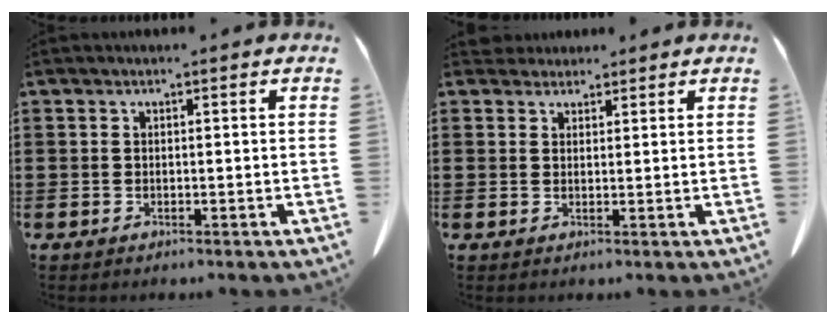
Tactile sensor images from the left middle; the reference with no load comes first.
{"total": 2.1, "force": [1.9, 0.9, 0.0], "torque": [0.002, 0.000, 0.037]}